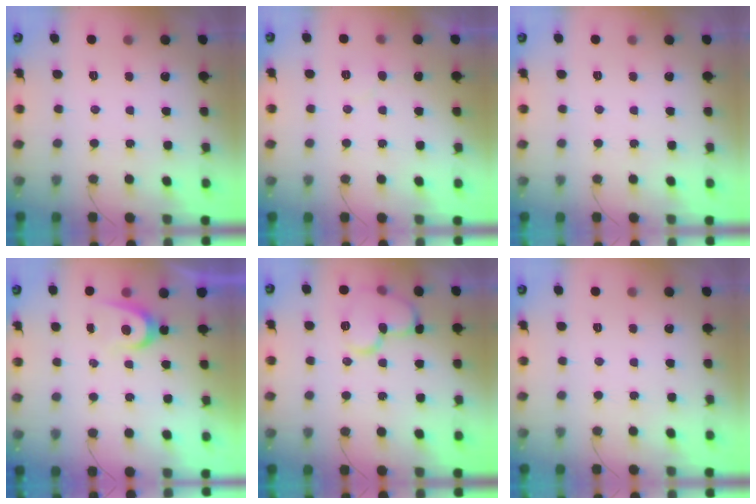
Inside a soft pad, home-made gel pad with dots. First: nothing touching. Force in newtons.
{"total": 3.4, "press": 3.4, "slide": 0.4}
{"total": 0.0}
{"total": 5.2, "press": 5.2, "slide": 0.4}
{"total": 11.3, "press": 11.3, "slide": 0.6}
{"total": 0.0}